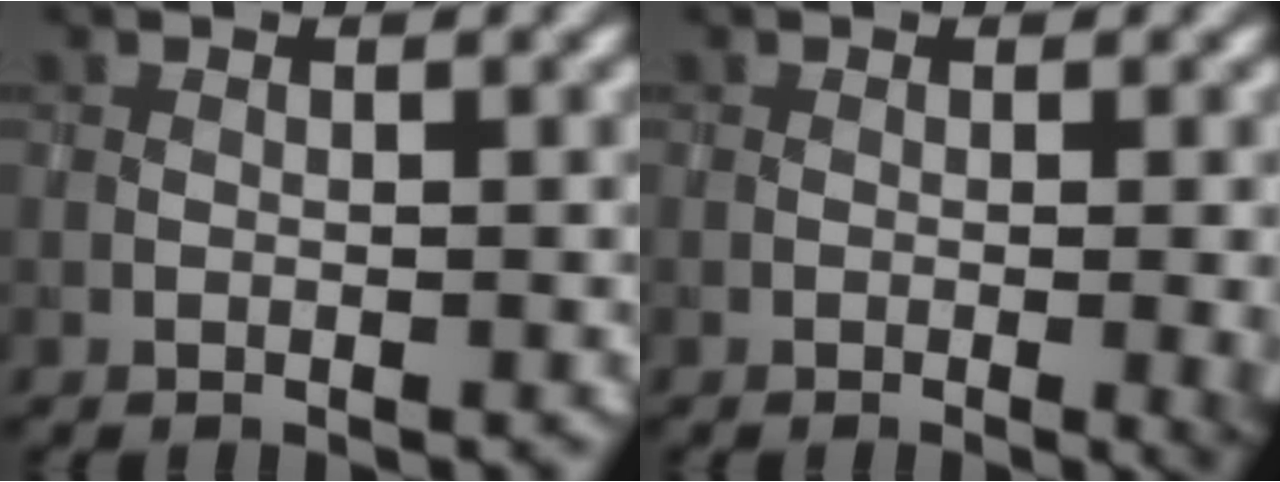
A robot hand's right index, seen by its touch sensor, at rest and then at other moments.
{"total": 3.1, "force": [-0.4, 0.9, 3.0], "torque": [-0.032, -0.003, -0.004]}